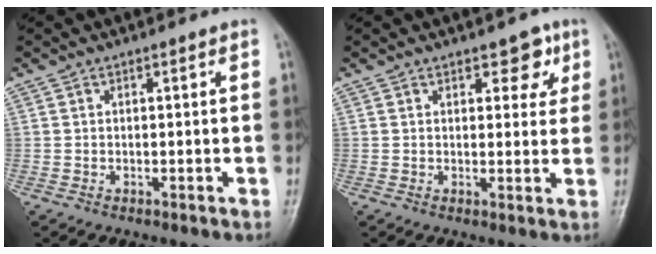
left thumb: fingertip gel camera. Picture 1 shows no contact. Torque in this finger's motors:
{"motor_torque": [0.05, 0.02, -0.35, -0.03, 0.09]}